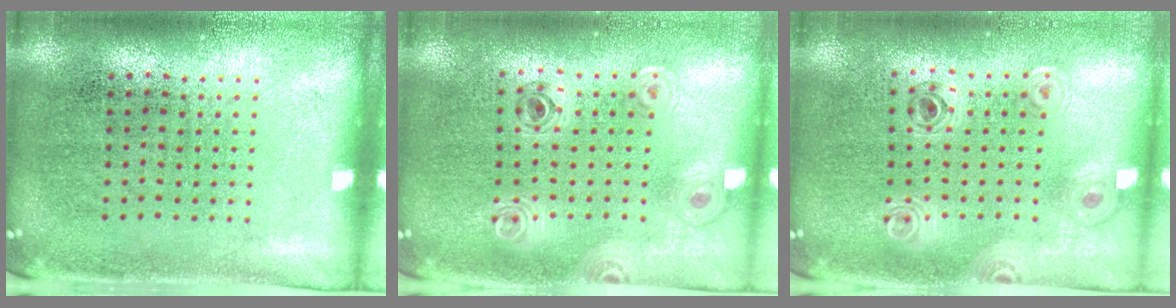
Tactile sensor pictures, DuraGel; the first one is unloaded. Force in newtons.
{"total": 0.8, "press": 0.8, "slide": 0.1}
{"total": 0.8, "press": 0.8, "slide": 0.1}